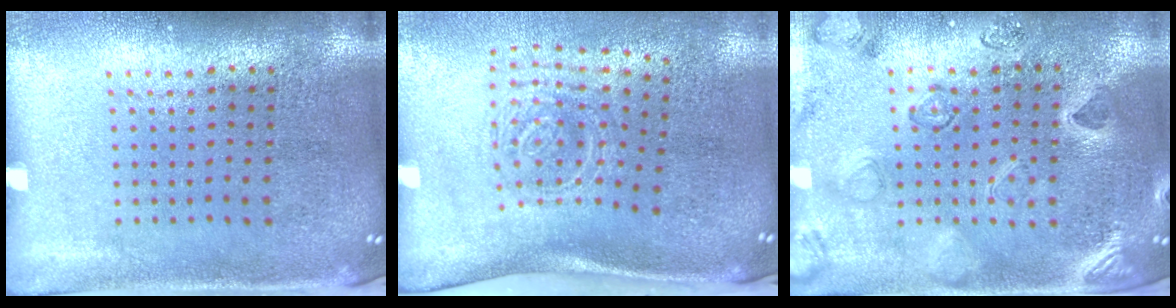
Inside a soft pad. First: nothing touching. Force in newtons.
{"total": 1.9, "press": 1.3, "slide": 1.4}
{"total": 2.4, "press": 2.3, "slide": 0.7}